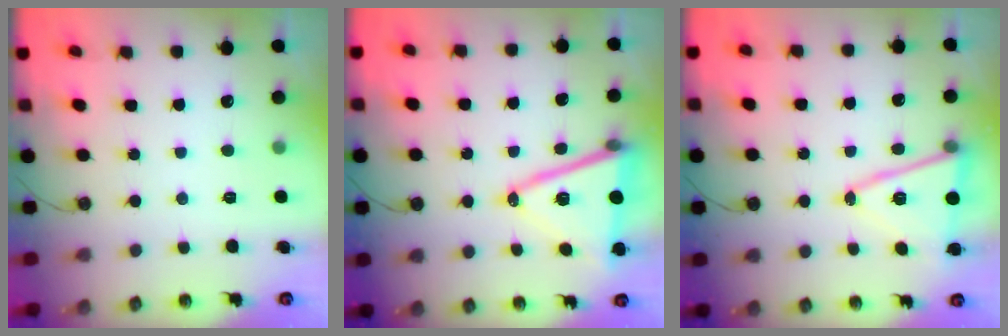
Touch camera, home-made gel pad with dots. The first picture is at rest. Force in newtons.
{"total": 15.7, "press": 15.3, "slide": 3.8}
{"total": 13.1, "press": 12.6, "slide": 3.7}